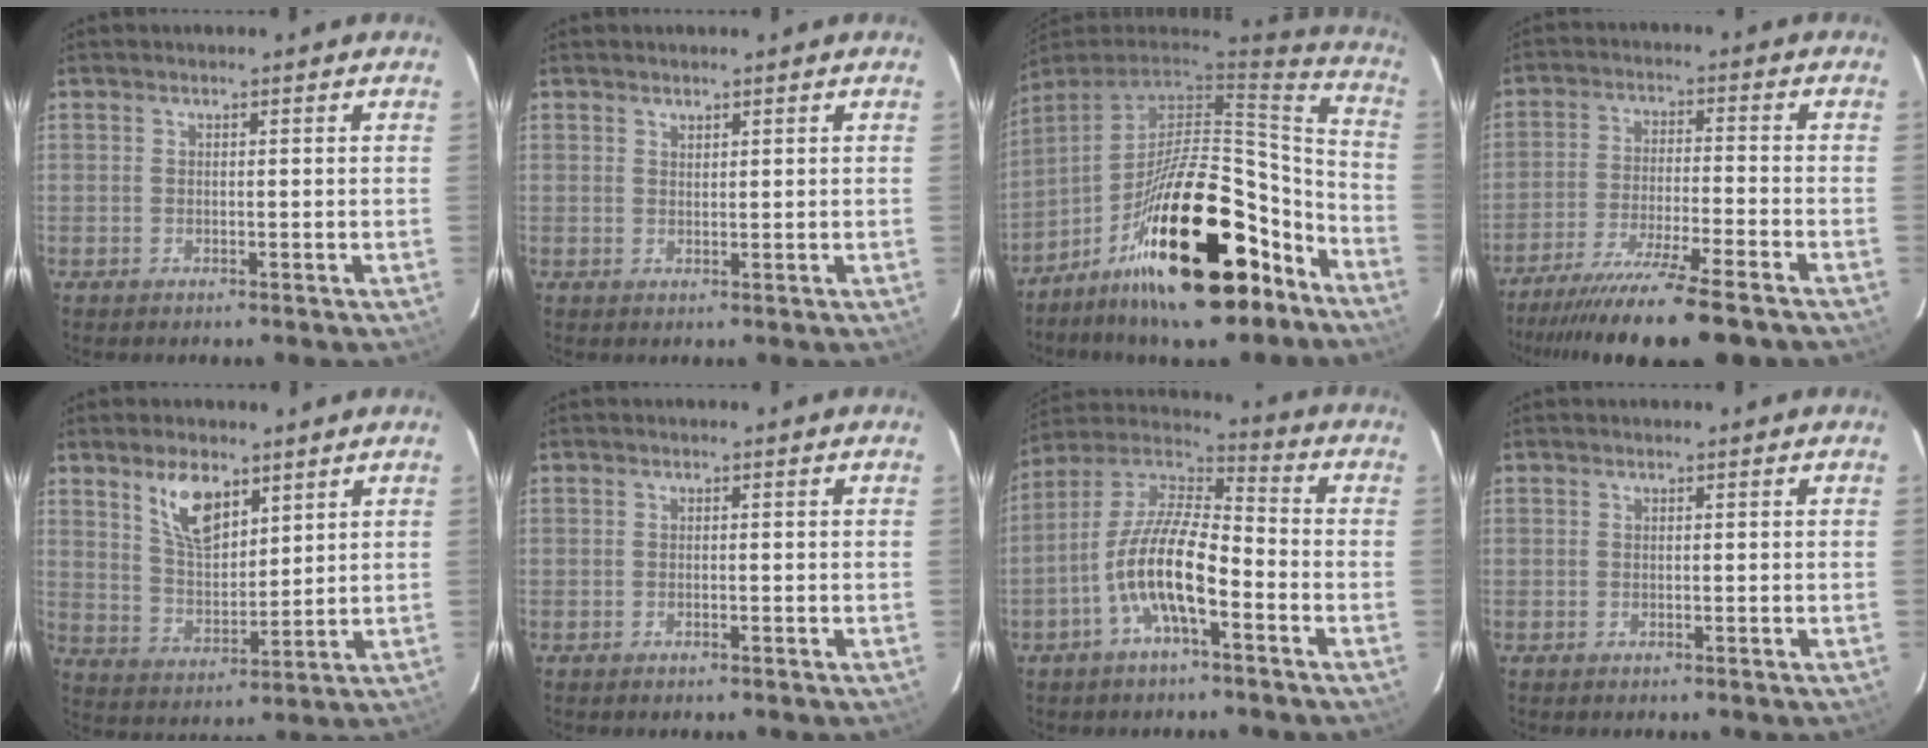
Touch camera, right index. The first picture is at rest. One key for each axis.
{"total": 1.0, "fx": 0.8, "fy": 0.4, "fz": 0.2, "tx": -0.004, "ty": 0.001, "tz": 0.016}
{"total": 26.7, "fx": -15.5, "fy": 10.5, "fz": 19.0, "tx": -0.311, "ty": 0.009, "tz": -0.239}
{"total": 18.0, "fx": -15.1, "fy": 1.0, "fz": 9.7, "tx": -0.191, "ty": -0.038, "tz": -0.244}
{"total": 9.3, "fx": 5.6, "fy": 4.3, "fz": 6.0, "tx": -0.107, "ty": 0.006, "tz": 0.114}
{"total": 0.5, "fx": -0.4, "fy": 0.3, "fz": 0.2, "tx": -0.003, "ty": 0.001, "tz": -0.006}
{"total": 13.0, "fx": -5.3, "fy": 4.0, "fz": 11.2, "tx": -0.225, "ty": 0.002, "tz": -0.106}
{"total": 0.0}